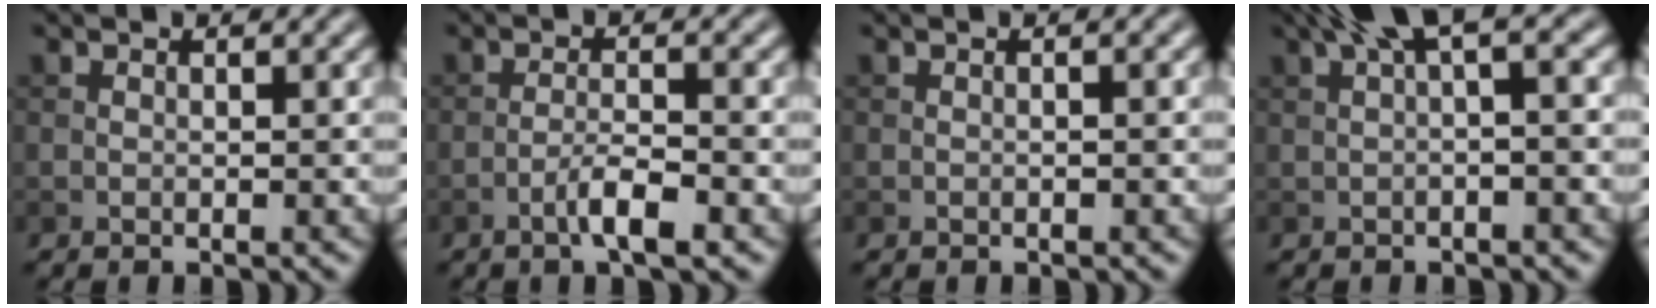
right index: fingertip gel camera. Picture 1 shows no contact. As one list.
[{"total": 3.3, "force": [-1.7, 0.5, 2.8], "torque": [-0.052, 0.008, -0.037]}, {"total": 0.8, "force": [0.0, 0.1, 0.8], "torque": [-0.015, -0.002, -0.005]}, {"total": 4.8, "force": [1.5, 0.9, 4.4], "torque": [-0.067, 0.019, 0.021]}]